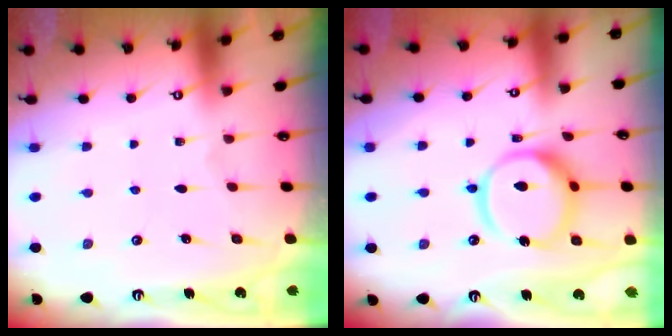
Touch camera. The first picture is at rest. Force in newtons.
{"total": 14.7, "press": 14.6, "slide": 1.6}